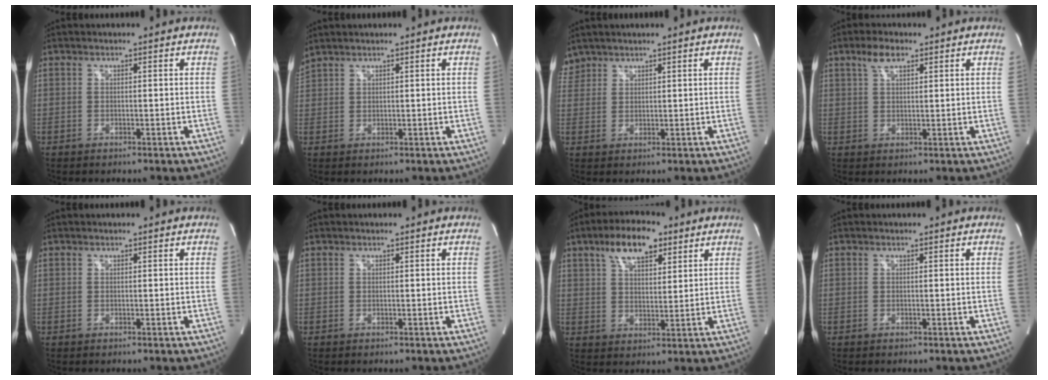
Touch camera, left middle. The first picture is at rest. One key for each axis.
{"total": 2.7, "fx": 2.5, "fy": 0.1, "fz": 1.1, "tx": -0.039, "ty": 0.028, "tz": 0.057}
{"total": 2.9, "fx": 2.6, "fy": 1.3, "fz": -0.3, "tx": 0.008, "ty": 0.012, "tz": 0.053}
{"total": 3.6, "fx": 2.3, "fy": 1.4, "fz": 2.5, "tx": -0.053, "ty": 0.011, "tz": 0.046}
{"total": 0.0}
{"total": 0.0}
{"total": 9.2, "fx": 5.4, "fy": 3.8, "fz": 6.3, "tx": -0.115, "ty": 0.018, "tz": 0.097}
{"total": 0.0}